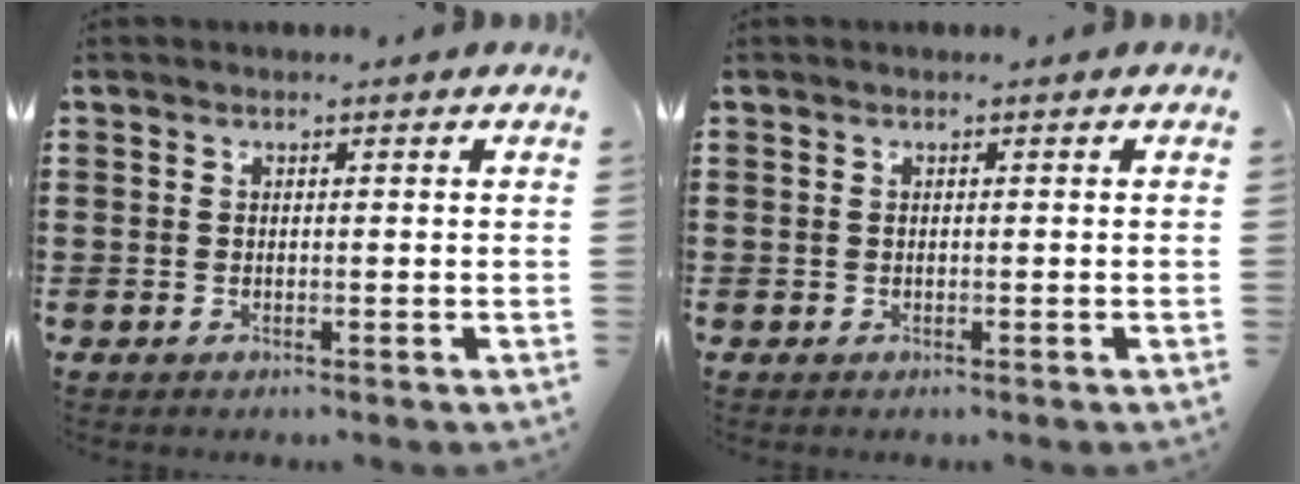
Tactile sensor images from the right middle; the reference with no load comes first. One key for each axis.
{"total": 0.0}